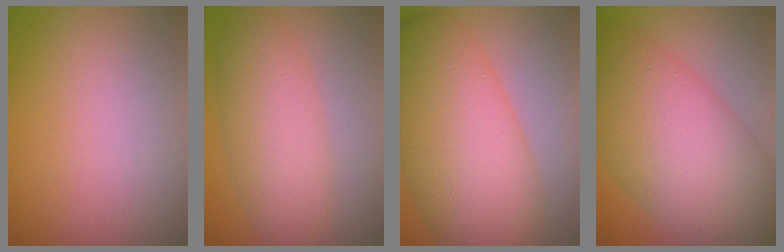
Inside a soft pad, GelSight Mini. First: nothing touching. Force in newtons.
{"total": 5.1, "press": 5.1, "slide": 0.0}
{"total": 10.9, "press": 10.9, "slide": 0.1}
{"total": 11.7, "press": 11.7, "slide": 0.2}